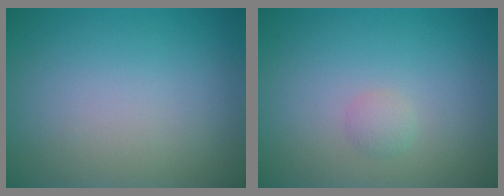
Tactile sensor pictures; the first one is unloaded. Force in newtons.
{"total": 0.9, "press": 0.9, "slide": 0.1}